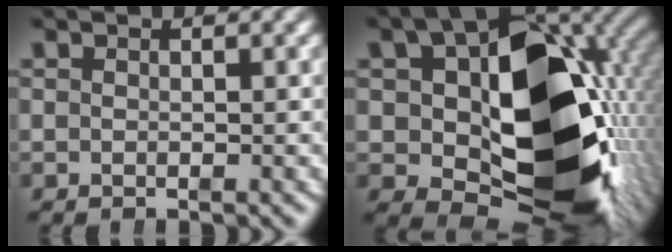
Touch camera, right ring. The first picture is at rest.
{"total": 24.1, "force": [-1.8, 15.2, 18.6], "torque": [-0.305, -0.054, 0.001]}